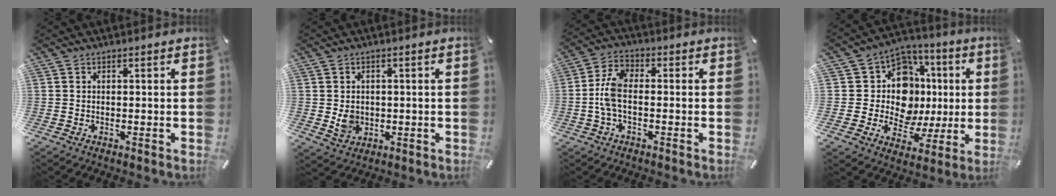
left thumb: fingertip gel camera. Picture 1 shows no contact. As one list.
[{"total": 4.4, "force": [-0.3, 3.9, 2.1], "torque": [-0.027, -0.009, -0.009]}, {"total": 7.2, "force": [-1.4, 3.7, 6.0], "torque": [-0.134, 0.004, -0.029]}, {"total": 14.5, "force": [0.5, 13.0, 6.4], "torque": [-0.105, -0.022, 0.020]}]